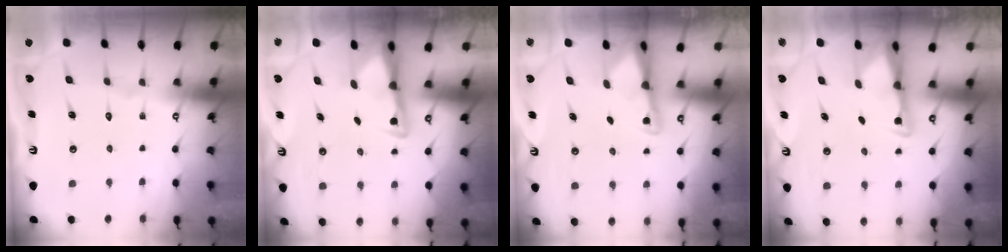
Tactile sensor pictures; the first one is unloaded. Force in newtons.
{"total": 3.0, "press": 3.0, "slide": 0.5}
{"total": 3.6, "press": 3.5, "slide": 0.5}
{"total": 3.1, "press": 3.1, "slide": 0.5}